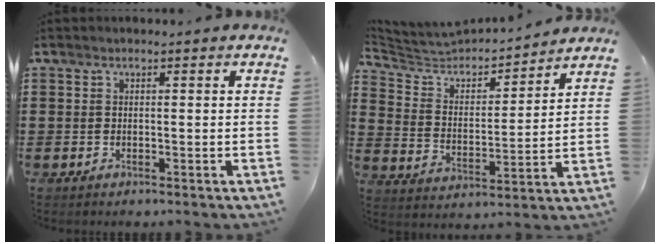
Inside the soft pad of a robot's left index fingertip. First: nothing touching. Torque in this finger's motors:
{"motor_torque": [1.05, -1.09, -0.02, 0.01]}